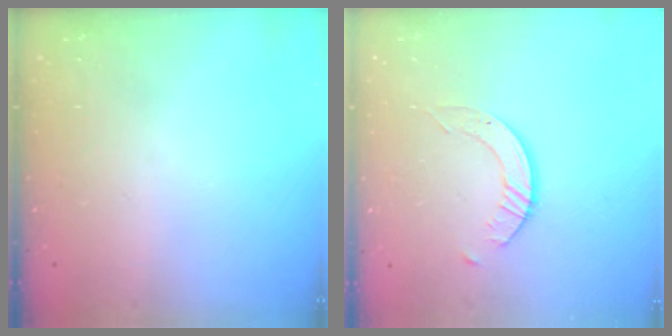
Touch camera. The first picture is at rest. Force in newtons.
{"total": 3.1, "press": 3.1, "slide": 0.4}